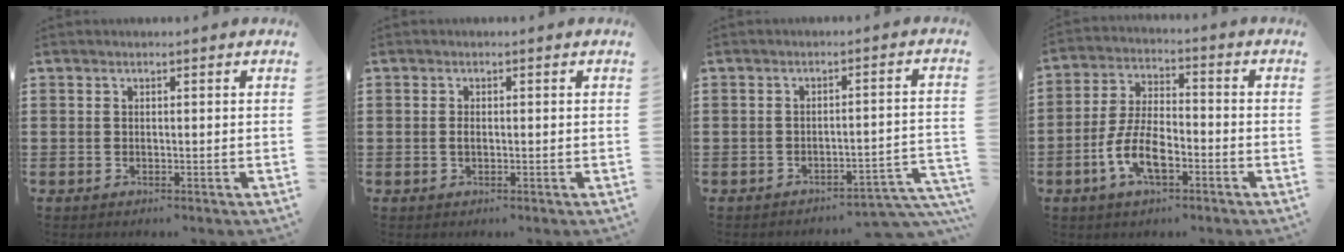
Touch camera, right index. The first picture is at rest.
{"total": 1.0, "force": [-0.1, 0.5, 0.9], "torque": [-0.020, 0.000, -0.003]}
{"total": 3.5, "force": [-3.2, 0.1, 1.4], "torque": [-0.028, -0.006, -0.067]}
{"total": 8.4, "force": [-3.5, 3.6, 6.8], "torque": [-0.161, -0.007, -0.072]}